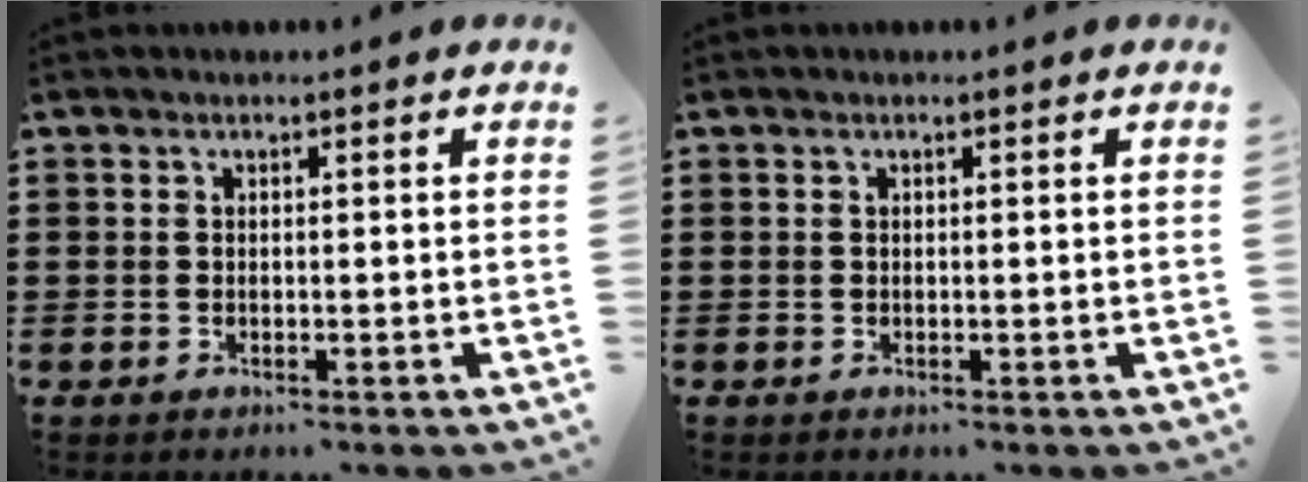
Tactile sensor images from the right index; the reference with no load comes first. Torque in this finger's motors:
{"motor_torque": [0.08, -0.04, 0.01, 0.01]}